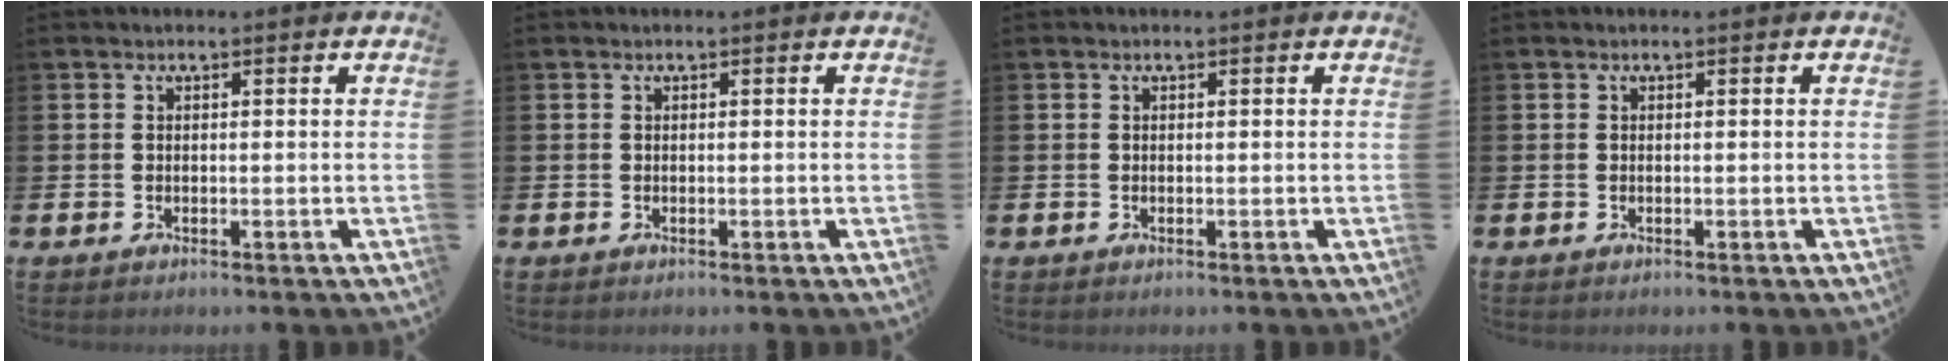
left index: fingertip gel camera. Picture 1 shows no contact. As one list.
[{"total": 0.0}, {"total": 0.0}, {"total": 0.0}]